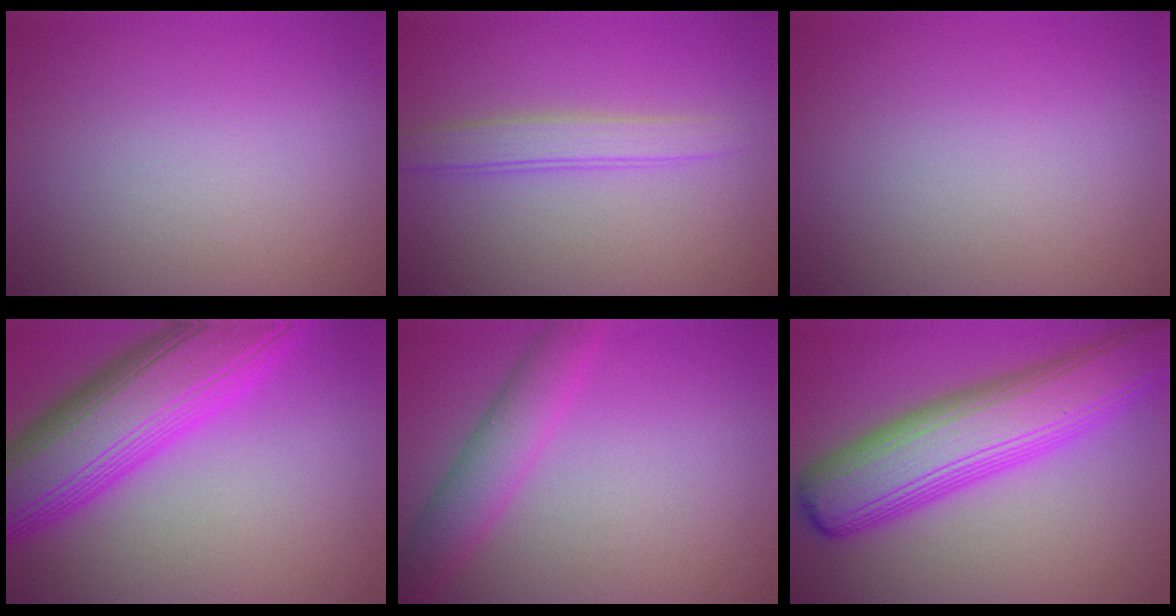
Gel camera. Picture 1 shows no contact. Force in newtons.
{"total": 2.4, "press": 2.3, "slide": 0.2}
{"total": 0.0}
{"total": 11.5, "press": 11.5, "slide": 0.4}
{"total": 3.6, "press": 3.6, "slide": 0.2}
{"total": 9.7, "press": 9.7, "slide": 0.2}